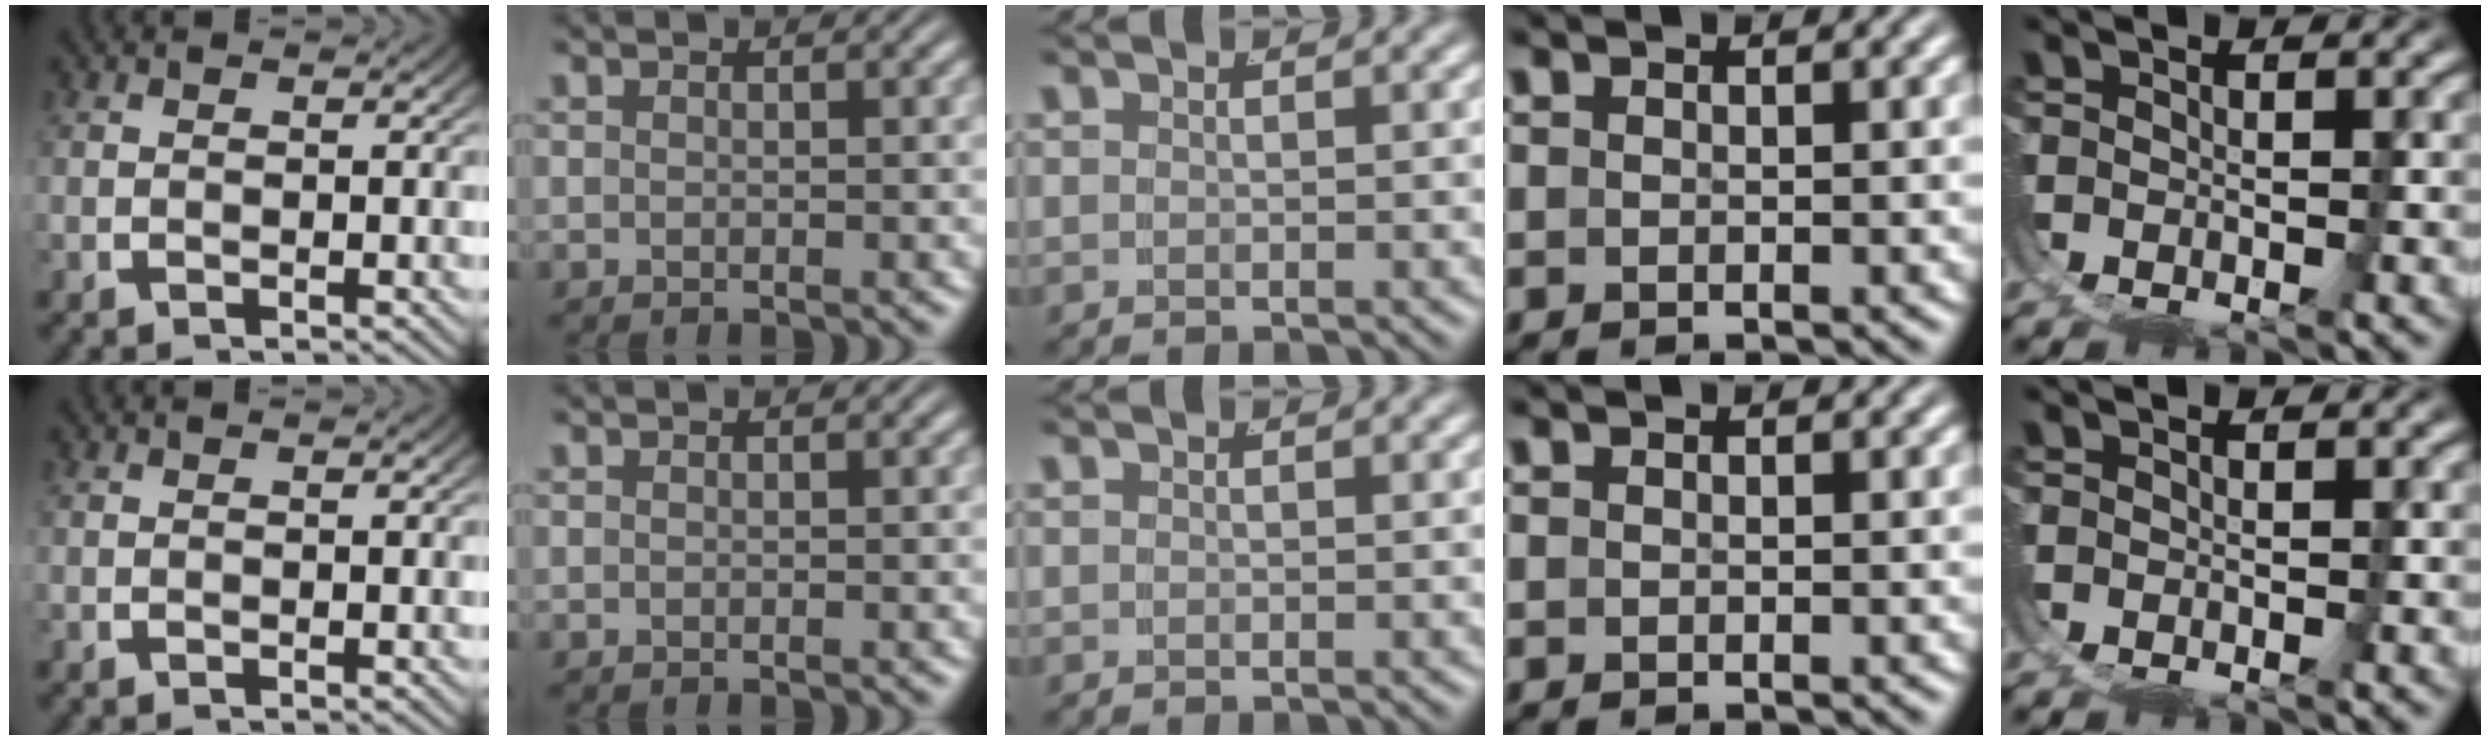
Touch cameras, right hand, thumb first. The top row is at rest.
{}